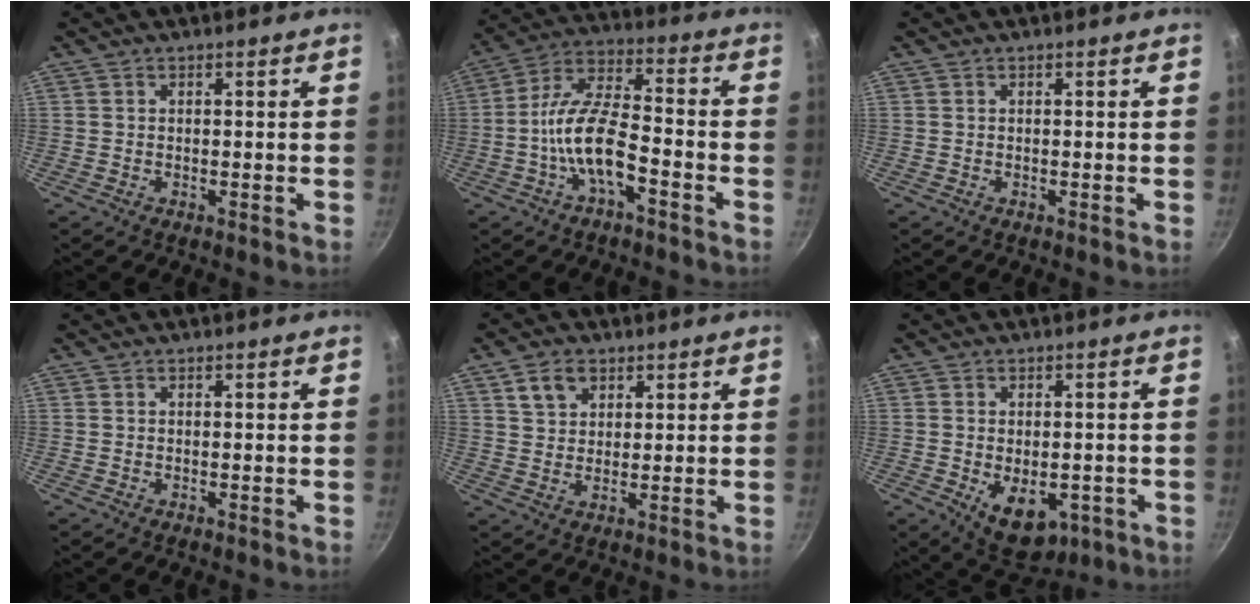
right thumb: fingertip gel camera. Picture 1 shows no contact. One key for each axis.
{"total": 11.9, "fx": -4.6, "fy": 4.5, "fz": 10.0, "tx": -0.186, "ty": 0.044, "tz": -0.098}
{"total": 0.0}
{"total": 0.0}
{"total": 5.6, "fx": 2.9, "fy": 3.8, "fz": 2.9, "tx": -0.038, "ty": -0.005, "tz": 0.054}
{"total": 9.7, "fx": -2.7, "fy": 6.1, "fz": 7.0, "tx": -0.073, "ty": -0.001, "tz": -0.021}